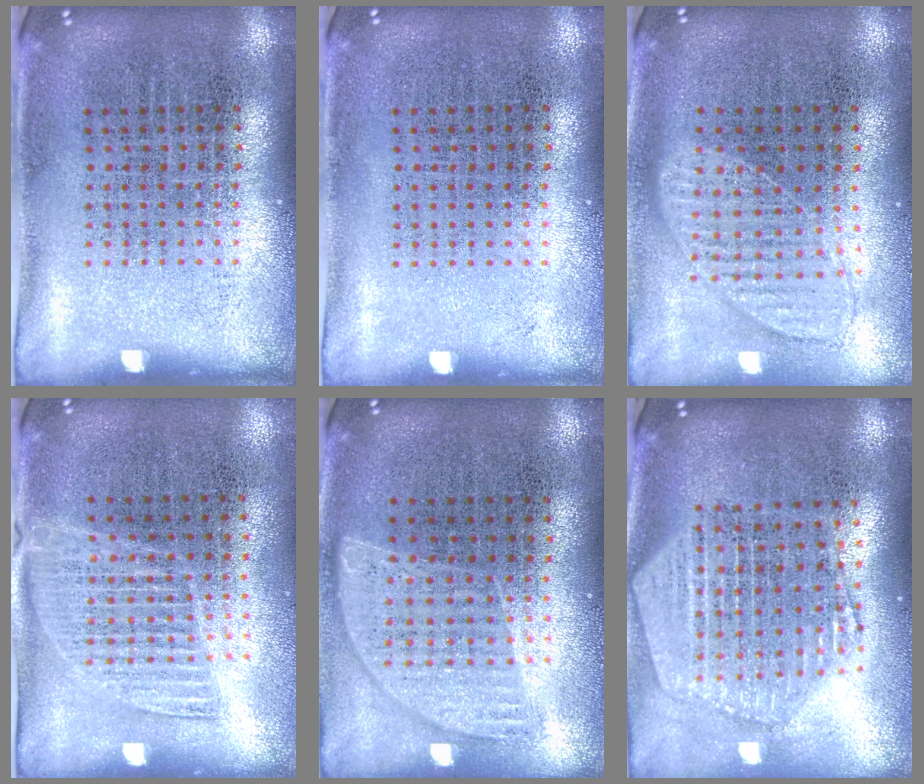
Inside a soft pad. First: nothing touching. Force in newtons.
{"total": 0.0}
{"total": 1.0, "press": 1.0, "slide": 0.1}
{"total": 1.3, "press": 1.2, "slide": 0.7}
{"total": 0.8, "press": 0.8, "slide": 0.2}
{"total": 2.4, "press": 2.1, "slide": 1.3}